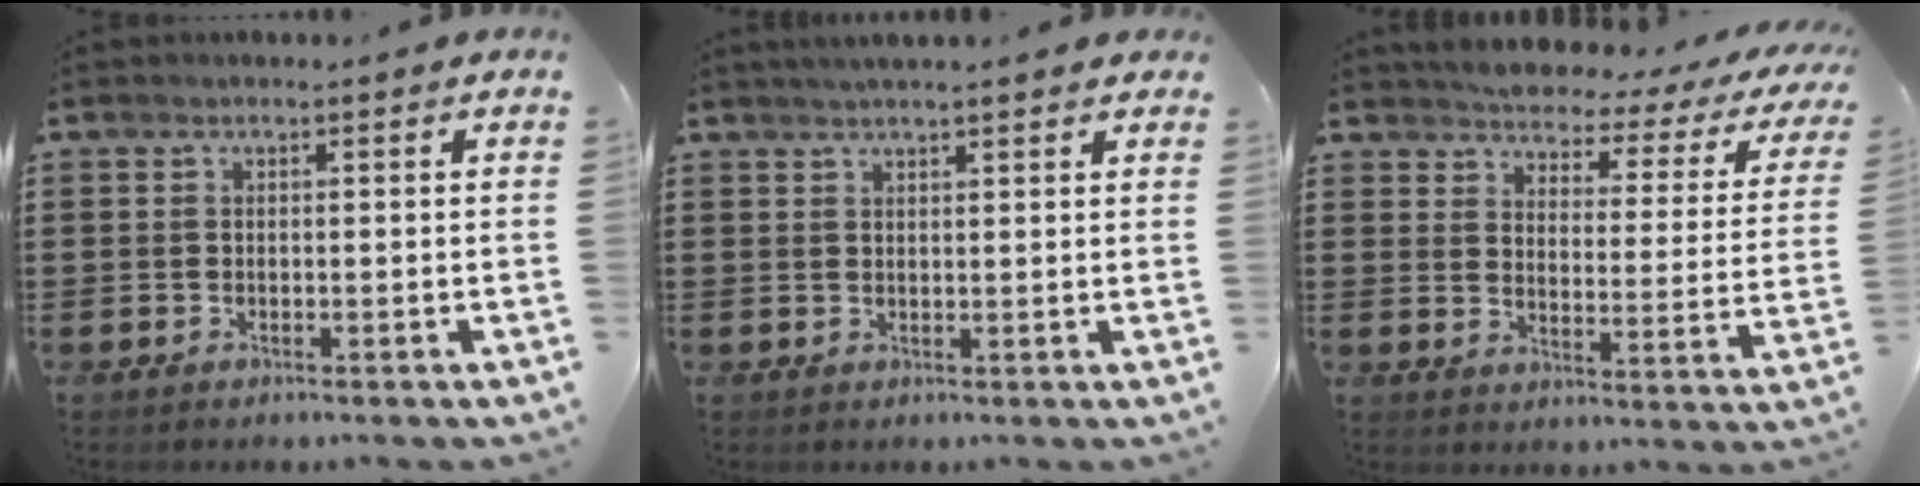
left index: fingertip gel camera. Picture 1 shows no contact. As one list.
[{"total": 2.1, "force": [1.9, 0.0, 0.9], "torque": [-0.021, 0.004, 0.035]}, {"total": 2.8, "force": [2.8, 0.3, 0.6], "torque": [-0.035, -0.030, 0.037]}]